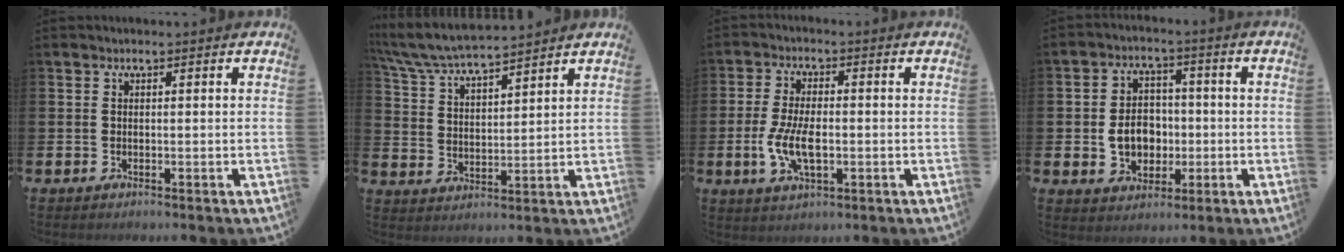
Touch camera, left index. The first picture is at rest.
{"total": 6.9, "force": [6.6, 0.6, 1.8], "torque": [-0.066, -0.035, 0.117]}
{"total": 6.3, "force": [-1.0, 3.0, 5.4], "torque": [-0.110, -0.002, -0.022]}
{"total": 6.3, "force": [-0.7, 5.3, 3.3], "torque": [-0.052, 0.010, -0.018]}